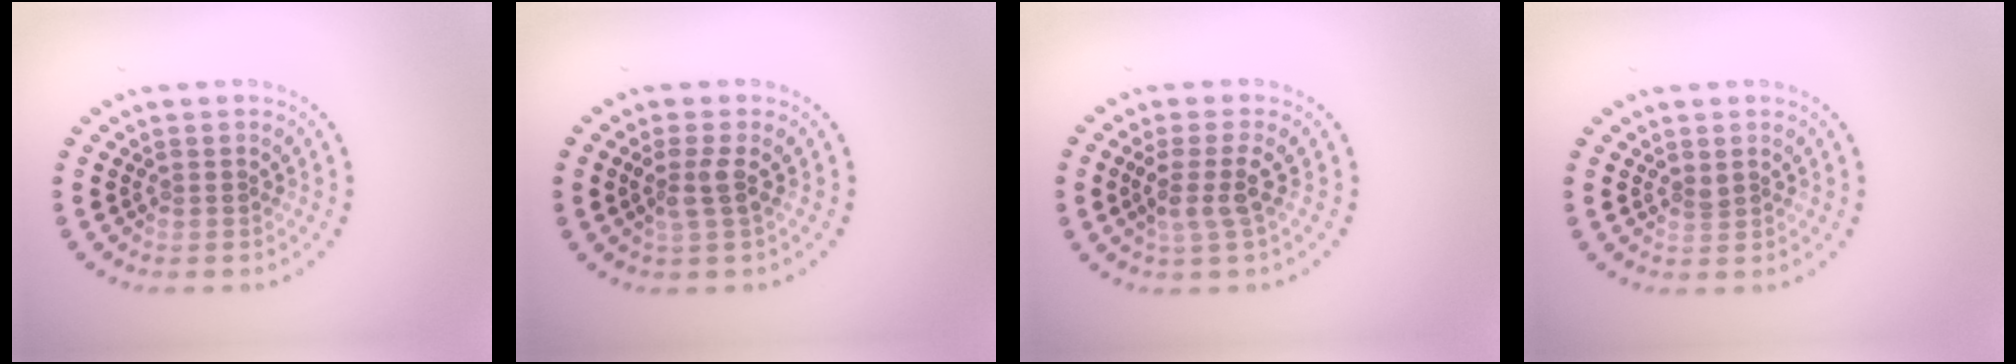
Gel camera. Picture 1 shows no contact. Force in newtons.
{"total": 1.9, "press": 1.5, "slide": 1.1}
{"total": 2.6, "press": 2.1, "slide": 1.6}
{"total": 0.7, "press": 0.6, "slide": 0.4}